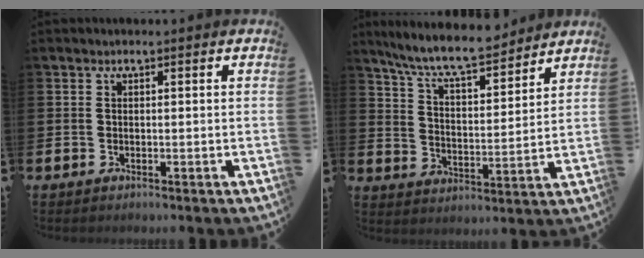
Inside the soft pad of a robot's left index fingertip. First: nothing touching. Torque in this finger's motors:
{"motor_torque": [1.07, -1.07, 0.83, 0.21]}